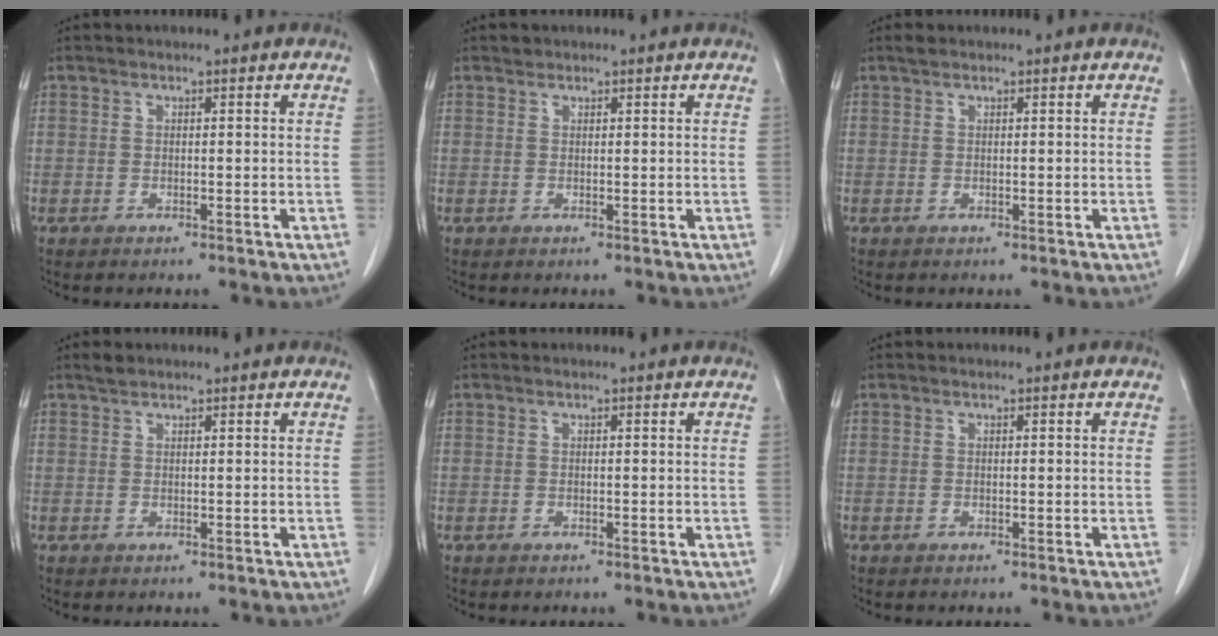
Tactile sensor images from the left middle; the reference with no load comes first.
{"total": 0.6, "force": [0.5, 0.3, 0.0], "torque": [-0.004, 0.001, 0.008]}
{"total": 0.7, "force": [0.6, 0.3, 0.2], "torque": [-0.011, 0.009, 0.013]}
{"total": 1.1, "force": [1.0, 0.3, 0.3], "torque": [-0.011, 0.005, 0.020]}
{"total": 0.0}
{"total": 0.0}